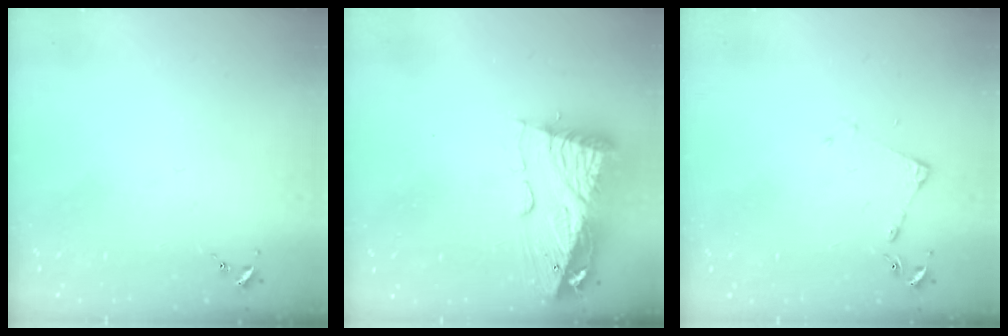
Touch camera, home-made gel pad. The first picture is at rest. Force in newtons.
{"total": 12.6, "press": 12.5, "slide": 1.4}
{"total": 4.1, "press": 4.1, "slide": 0.5}